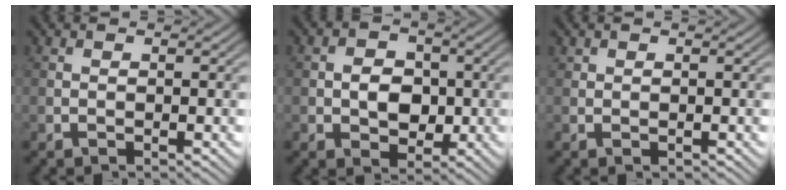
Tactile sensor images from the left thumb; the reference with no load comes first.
{"total": 4.7, "force": [-0.6, 3.7, 2.8], "torque": [-0.046, -0.003, -0.017]}
{"total": 0.6, "force": [0.5, 0.4, 0.2], "torque": [-0.008, -0.001, 0.012]}